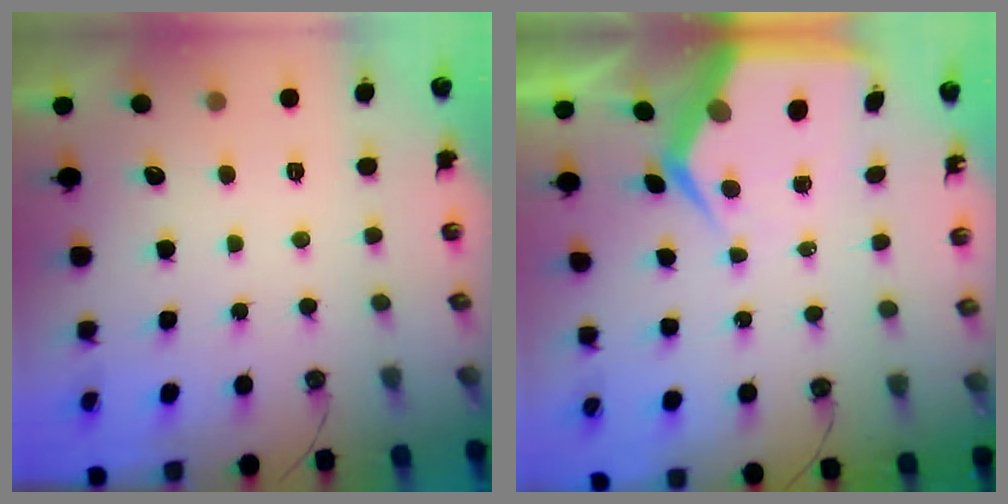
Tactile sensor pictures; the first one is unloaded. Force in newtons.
{"total": 8.4, "press": 8.3, "slide": 1.1}